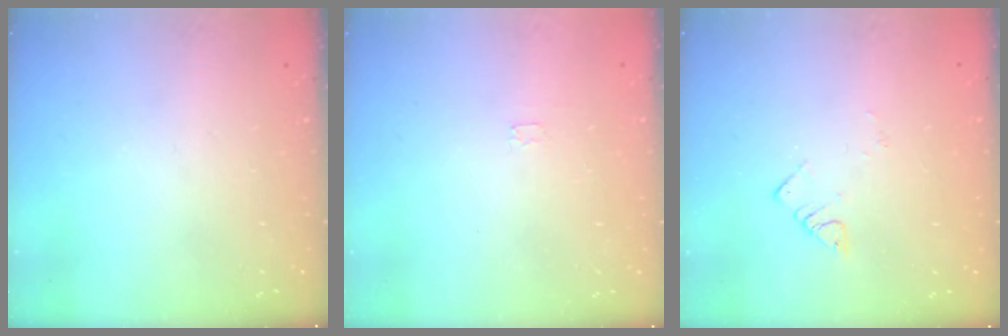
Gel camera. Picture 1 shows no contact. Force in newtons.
{"total": 2.4, "press": 2.4, "slide": 0.4}
{"total": 2.8, "press": 2.8, "slide": 0.3}